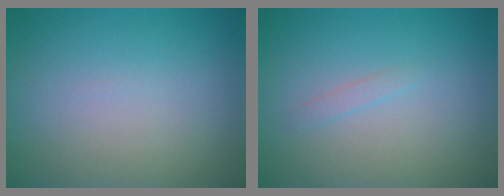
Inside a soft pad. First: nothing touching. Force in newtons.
{"total": 0.7, "press": 0.7, "slide": 0.0}